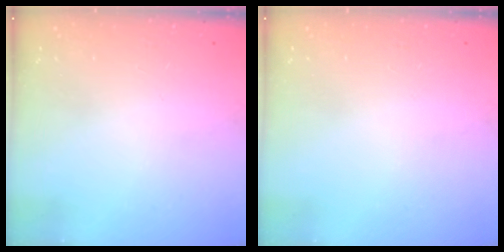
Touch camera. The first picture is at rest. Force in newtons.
{"total": 0.0}